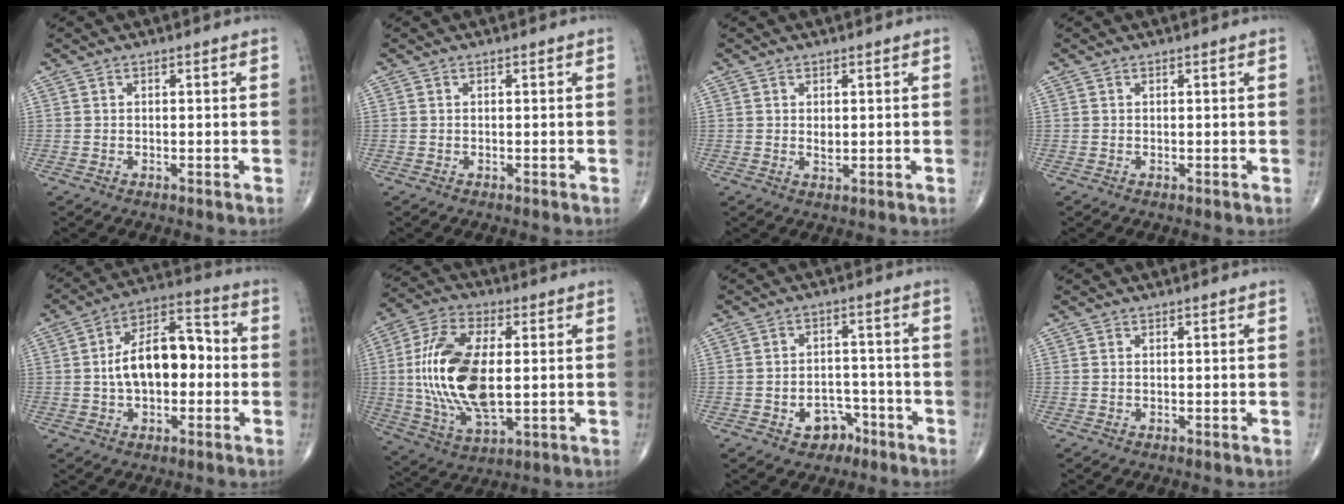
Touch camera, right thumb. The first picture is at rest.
{"total": 0.0}
{"total": 1.7, "force": [0.3, 0.9, 1.4], "torque": [-0.021, -0.005, 0.008]}
{"total": 0.8, "force": [0.2, 0.4, 0.6], "torque": [-0.012, 0.000, 0.006]}
{"total": 14.3, "force": [-0.4, 8.2, 11.7], "torque": [-0.176, 0.039, -0.016]}
{"total": 19.2, "force": [0.7, 9.4, 16.8], "torque": [-0.341, -0.006, 0.018]}
{"total": 6.1, "force": [-3.2, 4.5, 2.5], "torque": [-0.008, 0.035, -0.041]}
{"total": 0.0}